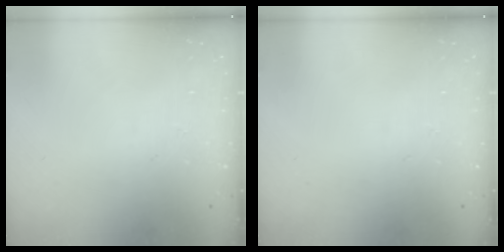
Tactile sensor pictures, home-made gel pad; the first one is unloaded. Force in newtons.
{"total": 0.0}